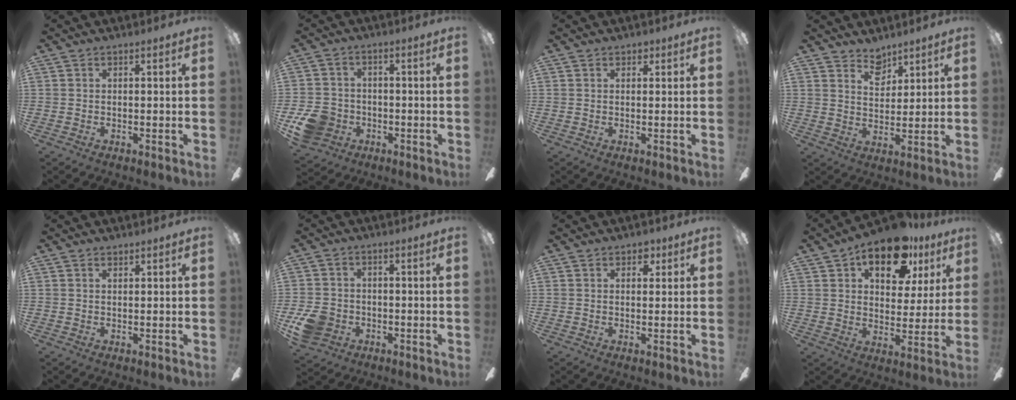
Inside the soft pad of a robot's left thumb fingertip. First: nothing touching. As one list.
[{"total": 9.1, "force": [-3.8, 7.5, 3.5], "torque": [-0.075, 0.033, -0.066]}, {"total": 1.3, "force": [0.8, 0.9, 0.6], "torque": [-0.003, -0.001, 0.013]}, {"total": 5.5, "force": [4.7, 2.7, 1.3], "torque": [-0.017, -0.025, 0.084]}, {"total": 0.8, "force": [0.7, 0.3, 0.2], "torque": [-0.004, 0.000, 0.014]}, {"total": 7.6, "force": [-3.1, 6.0, 3.4], "torque": [-0.076, 0.021, -0.058]}, {"total": 3.0, "force": [1.8, 1.8, 1.6], "torque": [-0.010, -0.003, 0.026]}, {"total": 16.0, "force": [9.3, 8.6, 9.8], "torque": [-0.132, -0.033, 0.156]}]